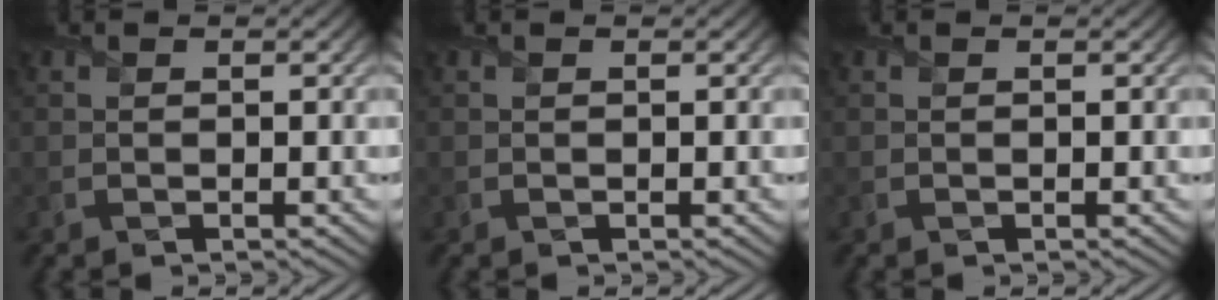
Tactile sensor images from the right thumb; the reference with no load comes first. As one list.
[{"total": 0.0}, {"total": 0.0}]